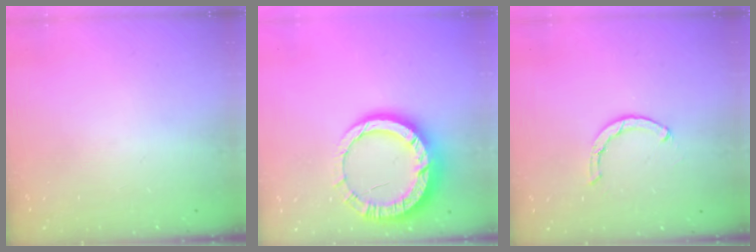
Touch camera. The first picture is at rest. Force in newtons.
{"total": 14.6, "press": 14.5, "slide": 1.5}
{"total": 2.1, "press": 2.1, "slide": 0.2}